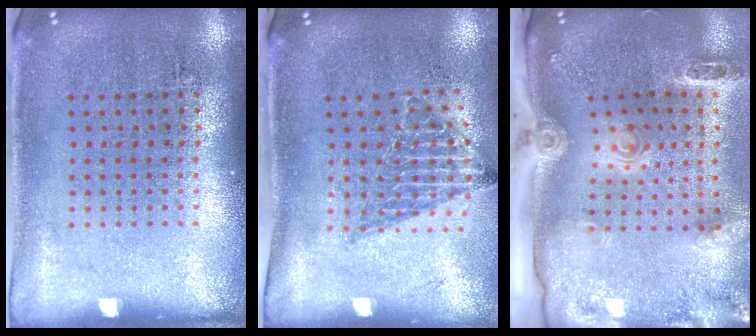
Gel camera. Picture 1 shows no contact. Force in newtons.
{"total": 1.3, "press": 1.1, "slide": 0.7}
{"total": 2.9, "press": 2.1, "slide": 2.1}